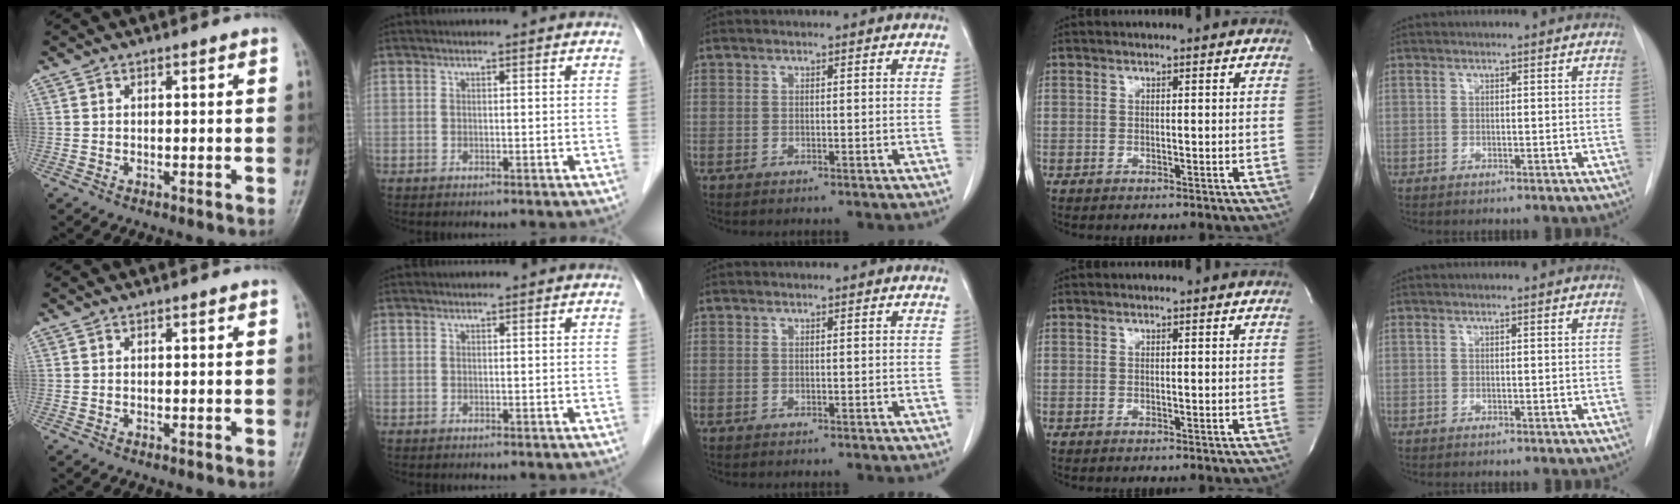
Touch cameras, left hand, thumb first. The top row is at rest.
{}